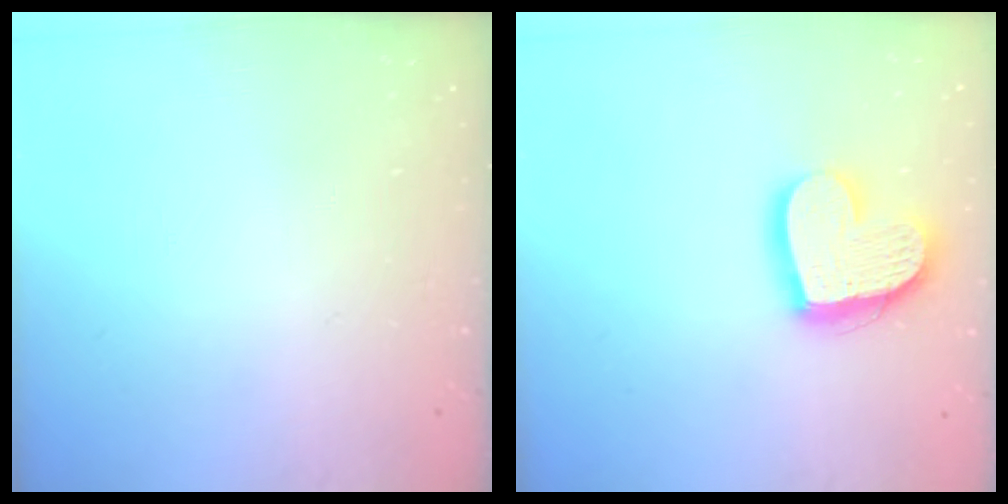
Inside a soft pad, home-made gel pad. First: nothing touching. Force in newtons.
{"total": 16.9, "press": 16.8, "slide": 1.6}